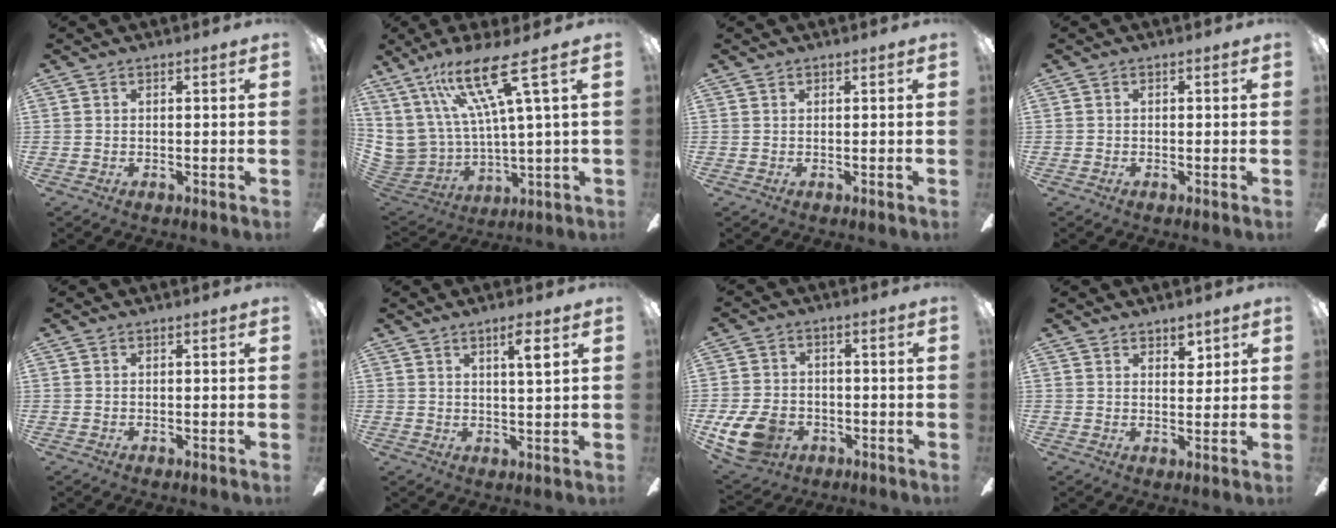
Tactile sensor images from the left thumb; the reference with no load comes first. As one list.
[{"total": 19.0, "force": [10.8, 5.7, 14.6], "torque": [-0.330, -0.055, 0.179]}, {"total": 0.0}, {"total": 0.6, "force": [-0.4, 0.3, 0.4], "torque": [-0.007, 0.002, -0.009]}, {"total": 0.0}, {"total": 4.3, "force": [2.4, 0.2, 3.5], "torque": [-0.058, -0.005, 0.034]}, {"total": 11.1, "force": [-4.6, 7.8, 6.5], "torque": [-0.146, 0.019, -0.086]}, {"total": 4.4, "force": [2.9, 2.3, 2.2], "torque": [-0.009, -0.015, 0.045]}]